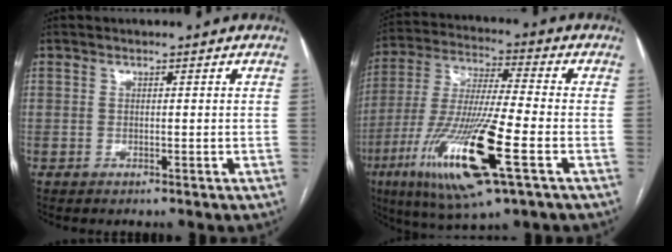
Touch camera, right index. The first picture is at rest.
{"total": 19.0, "force": [-7.3, 1.6, 17.5], "torque": [-0.377, -0.037, -0.132]}